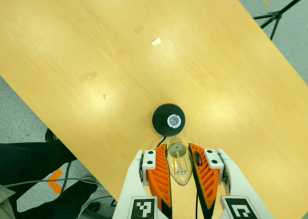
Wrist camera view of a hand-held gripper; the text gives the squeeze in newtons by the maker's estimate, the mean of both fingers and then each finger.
{"total": 20.9, "left": 23.5, "right": 18.3}